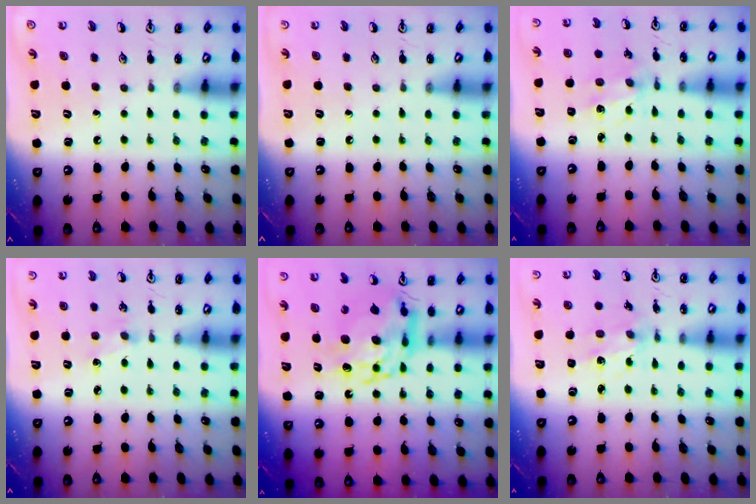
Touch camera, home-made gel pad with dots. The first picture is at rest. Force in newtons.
{"total": 0.0}
{"total": 2.5, "press": 2.5, "slide": 0.5}
{"total": 2.9, "press": 2.9, "slide": 0.4}
{"total": 13.4, "press": 13.4, "slide": 1.0}
{"total": 2.3, "press": 2.3, "slide": 0.6}